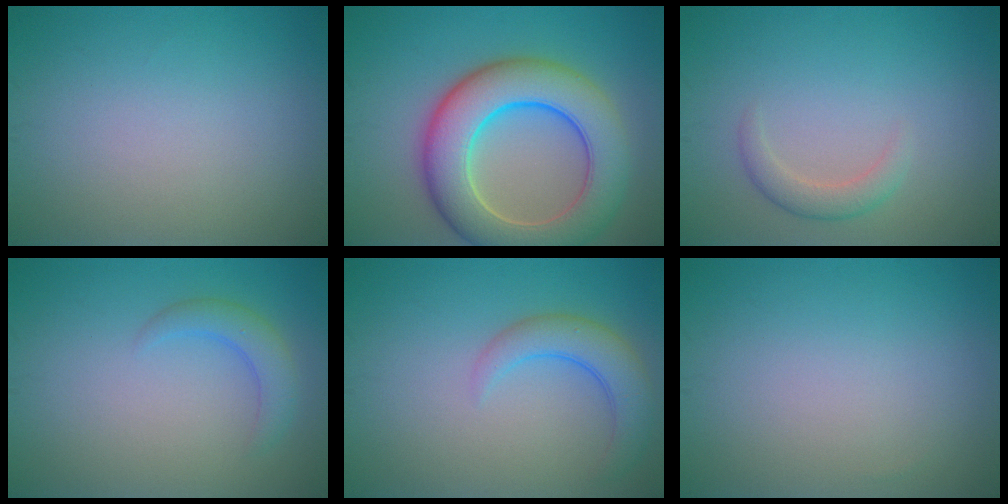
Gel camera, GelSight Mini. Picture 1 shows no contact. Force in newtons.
{"total": 10.3, "press": 10.3, "slide": 0.5}
{"total": 1.9, "press": 1.9, "slide": 0.2}
{"total": 2.4, "press": 2.4, "slide": 0.1}
{"total": 3.8, "press": 3.8, "slide": 0.4}
{"total": 0.0}